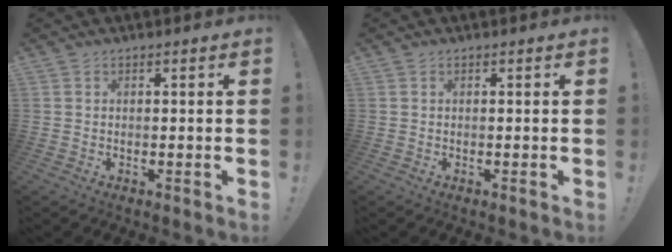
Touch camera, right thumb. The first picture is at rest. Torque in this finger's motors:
{"motor_torque": [0.04, 0.03, -0.11, 0.10, 0.00]}